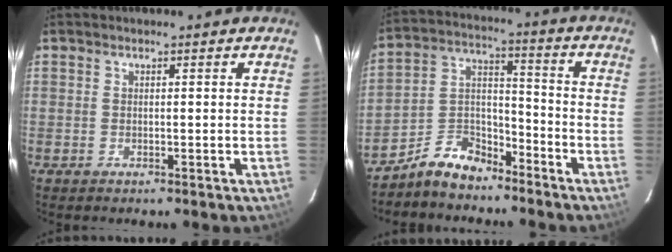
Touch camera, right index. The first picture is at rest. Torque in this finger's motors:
{"motor_torque": [-0.53, -0.56, -0.34, -0.21]}